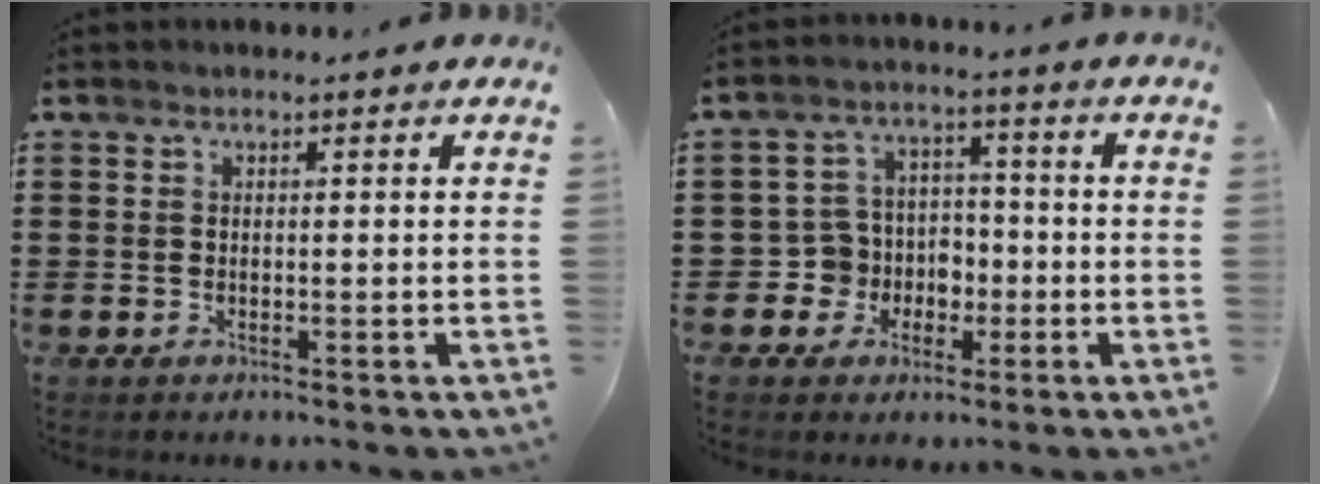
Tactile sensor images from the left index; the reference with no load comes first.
{"total": 5.5, "force": [-1.5, 5.3, 0.7], "torque": [-0.042, 0.005, -0.028]}